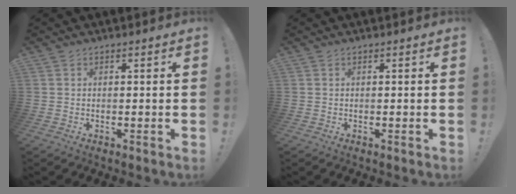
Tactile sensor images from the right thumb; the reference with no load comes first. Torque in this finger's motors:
{"motor_torque": [-0.04, 0.03, 0.01, 0.01, 0.00]}